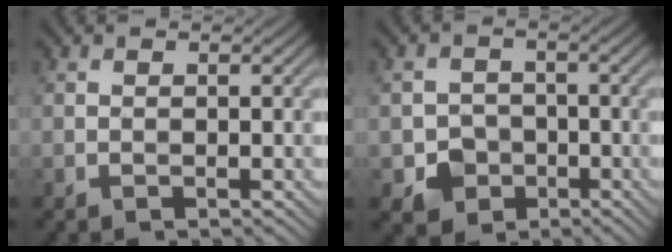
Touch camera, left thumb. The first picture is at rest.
{"total": 4.0, "force": [-1.7, 3.4, 1.1], "torque": [-0.014, -0.005, -0.033]}